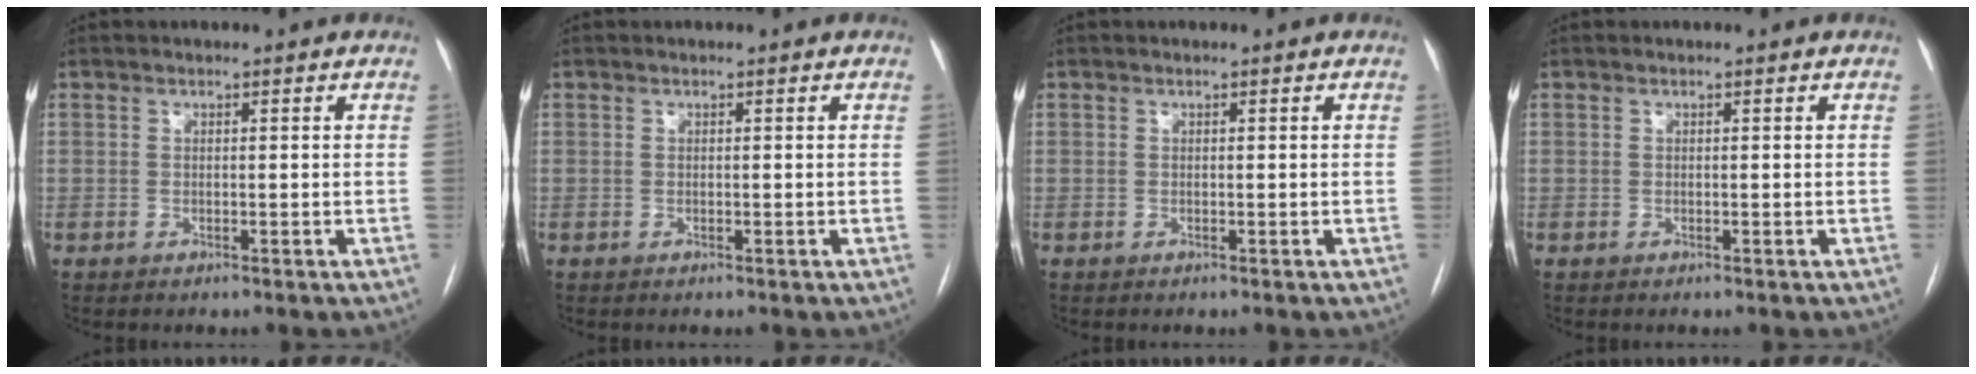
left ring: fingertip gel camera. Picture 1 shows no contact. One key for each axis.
{"total": 0.0}
{"total": 0.0}
{"total": 0.0}